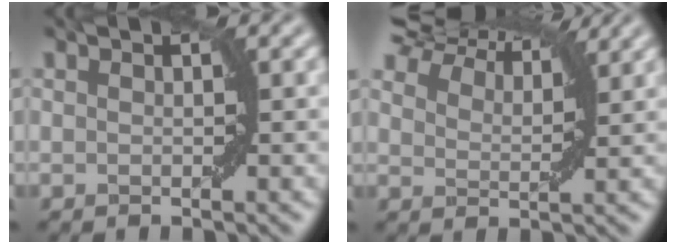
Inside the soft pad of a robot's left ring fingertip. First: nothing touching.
{"total": 11.3, "force": [10.0, 3.1, 4.5], "torque": [-0.093, 0.012, 0.146]}